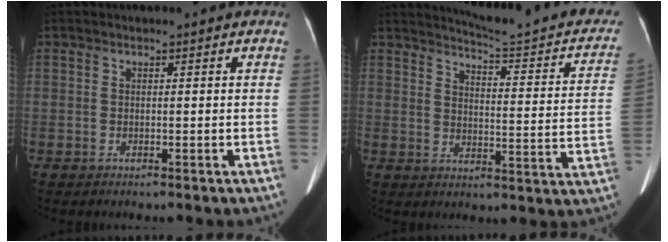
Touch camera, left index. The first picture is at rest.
{"total": 17.0, "force": [15.5, 1.9, 6.7], "torque": [-0.077, -0.059, 0.174]}